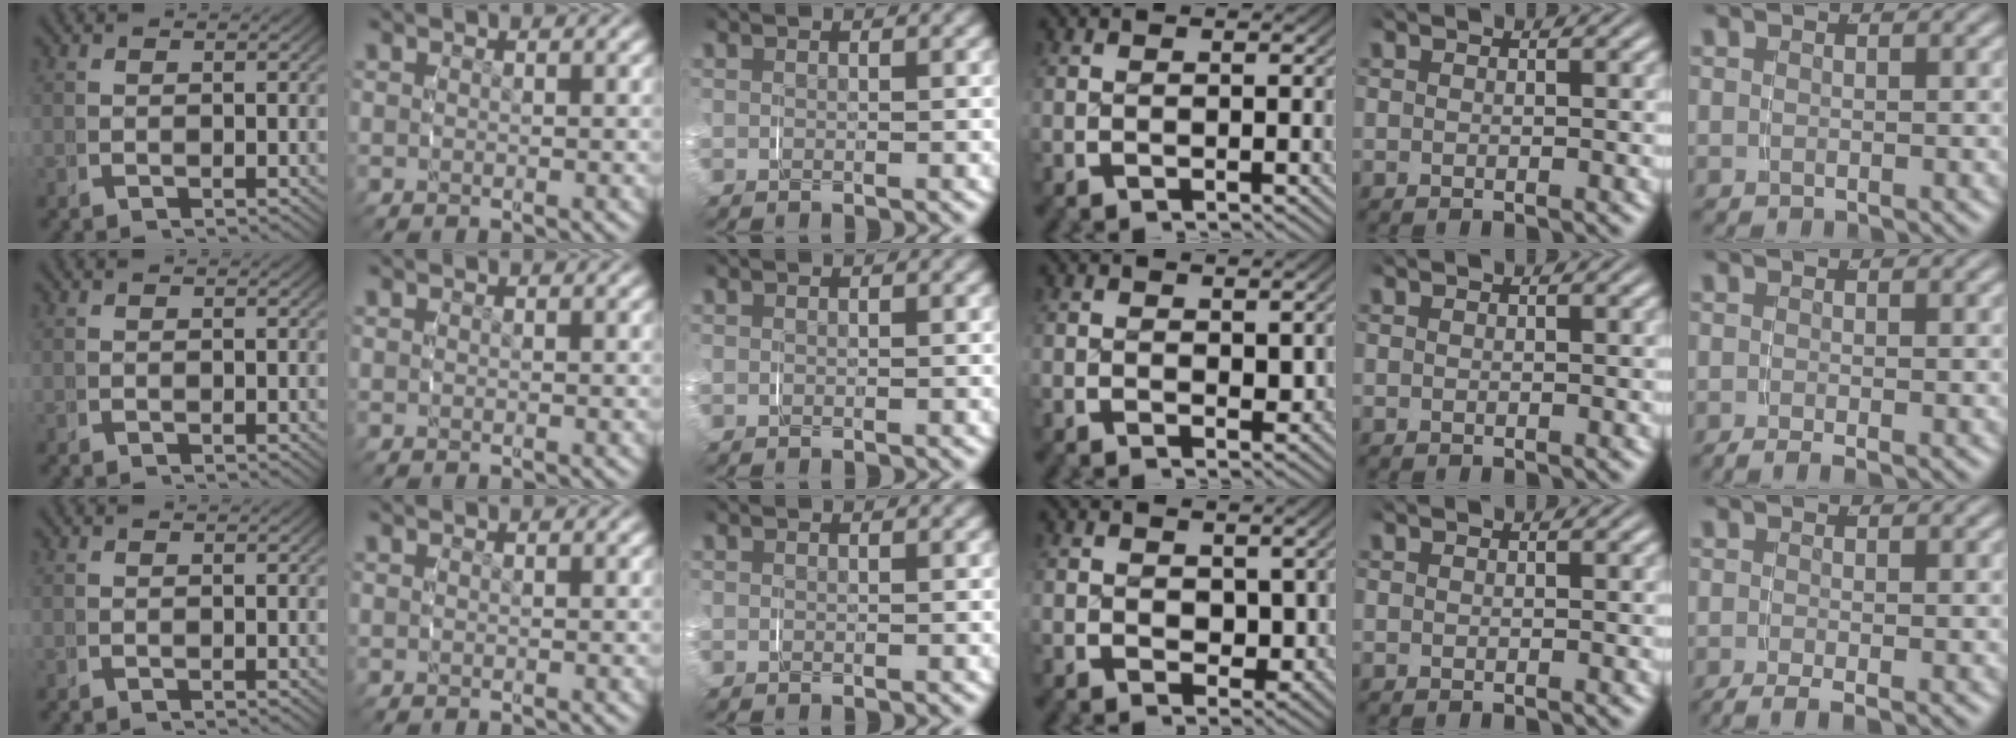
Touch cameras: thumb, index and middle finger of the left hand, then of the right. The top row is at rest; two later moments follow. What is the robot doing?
{"motion": "grasp_and_lifting", "object": "toothpaste"}